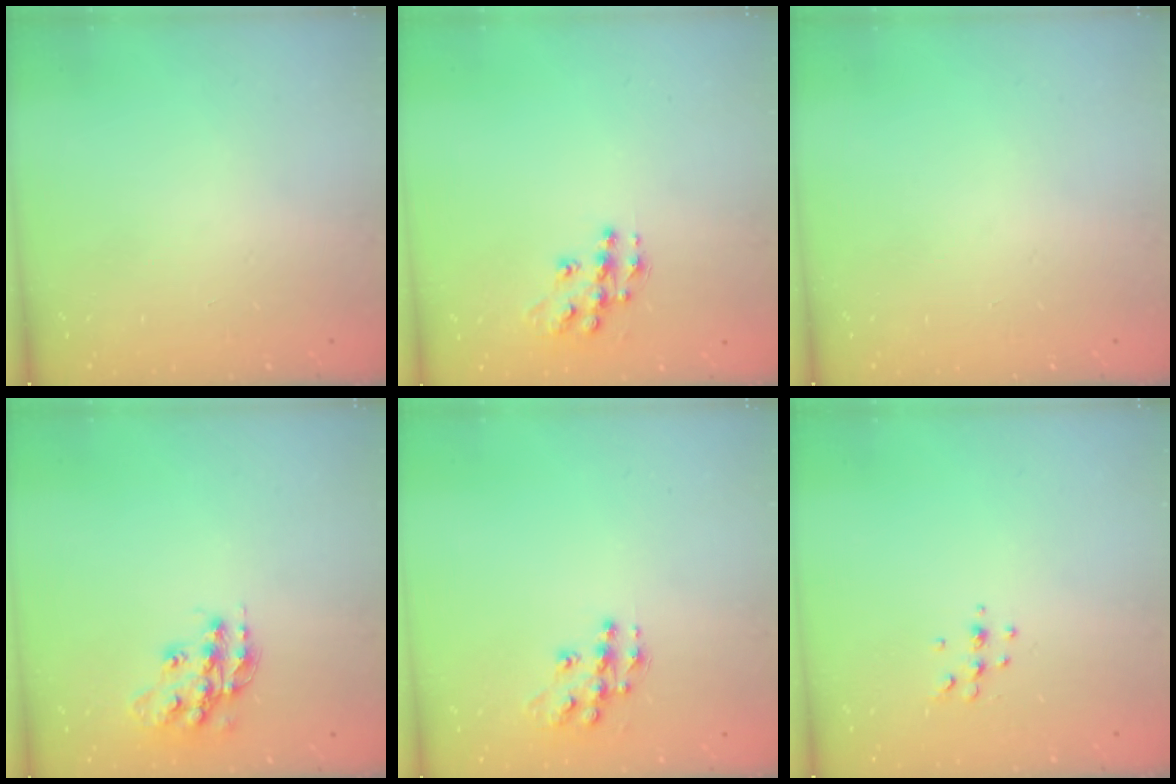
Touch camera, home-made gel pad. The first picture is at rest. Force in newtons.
{"total": 11.4, "press": 11.4, "slide": 0.8}
{"total": 0.0}
{"total": 14.9, "press": 14.9, "slide": 0.9}
{"total": 11.4, "press": 11.4, "slide": 0.8}
{"total": 5.3, "press": 5.1, "slide": 1.5}